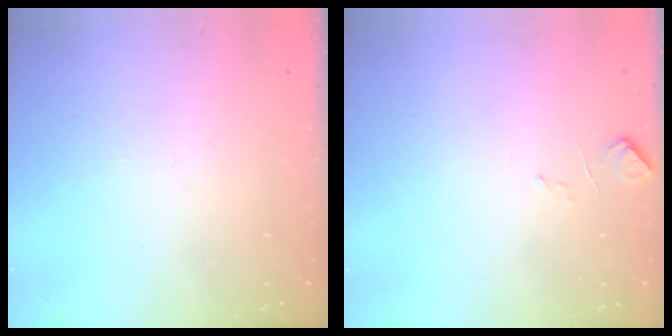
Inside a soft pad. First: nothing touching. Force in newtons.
{"total": 4.1, "press": 4.0, "slide": 0.9}